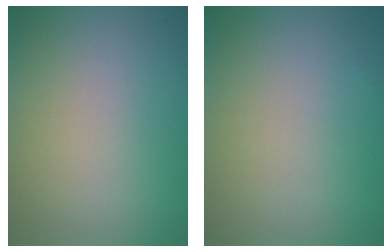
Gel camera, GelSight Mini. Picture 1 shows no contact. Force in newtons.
{"total": 0.0}